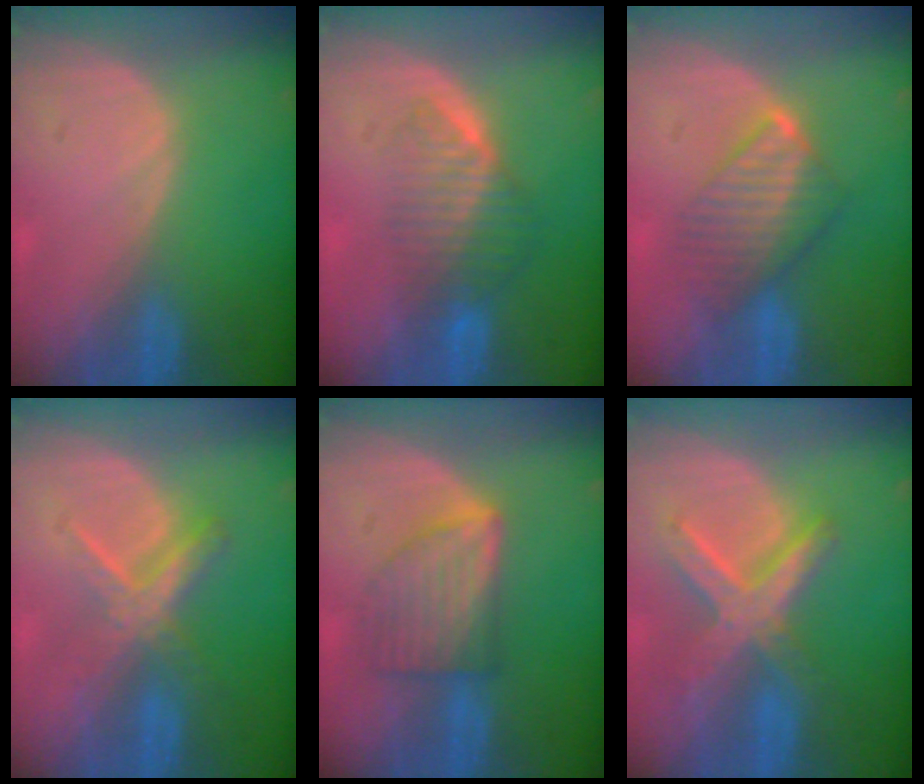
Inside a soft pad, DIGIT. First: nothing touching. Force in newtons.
{"total": 6.5, "press": 5.8, "slide": 2.9}
{"total": 6.4, "press": 6.3, "slide": 0.8}
{"total": 5.5, "press": 5.3, "slide": 1.7}
{"total": 6.4, "press": 6.4, "slide": 0.1}
{"total": 8.2, "press": 7.1, "slide": 4.1}